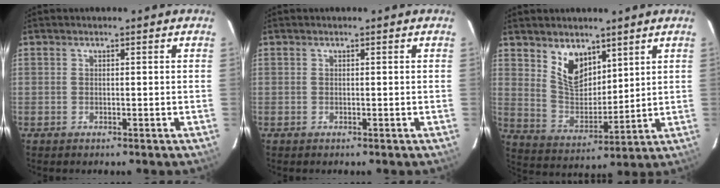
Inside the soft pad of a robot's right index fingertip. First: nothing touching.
{"total": 0.0}
{"total": 9.2, "force": [5.8, 5.3, 4.9], "torque": [-0.084, 0.001, 0.120]}